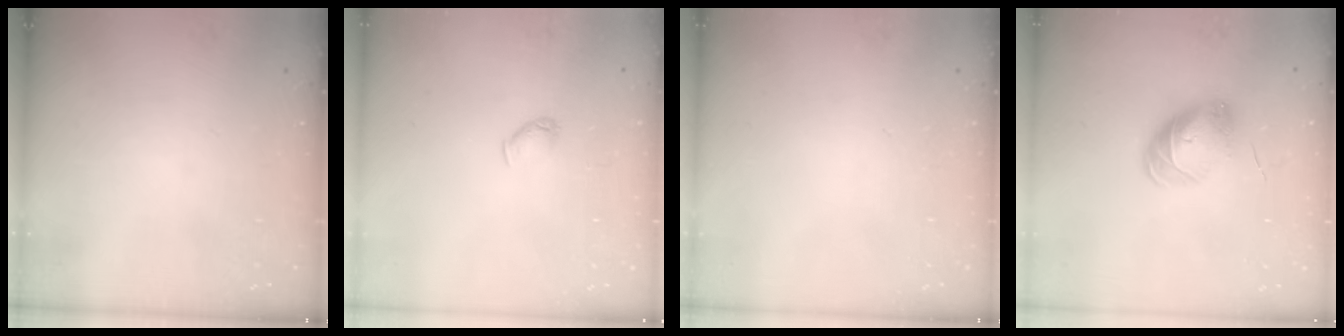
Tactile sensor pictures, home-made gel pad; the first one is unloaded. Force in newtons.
{"total": 3.3, "press": 3.2, "slide": 0.7}
{"total": 0.0}
{"total": 7.6, "press": 7.6, "slide": 0.5}